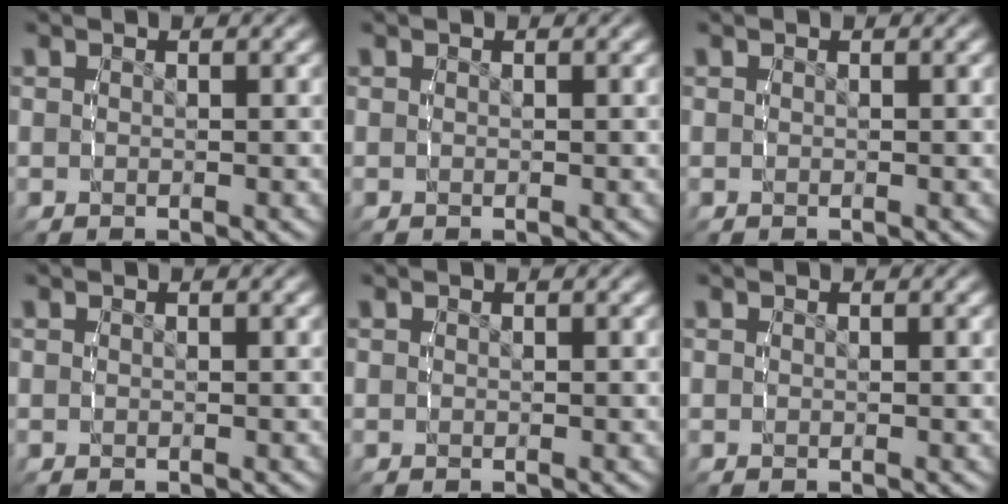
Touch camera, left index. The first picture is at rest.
{"total": 0.0}
{"total": 0.0}
{"total": 0.0}
{"total": 0.0}
{"total": 0.0}